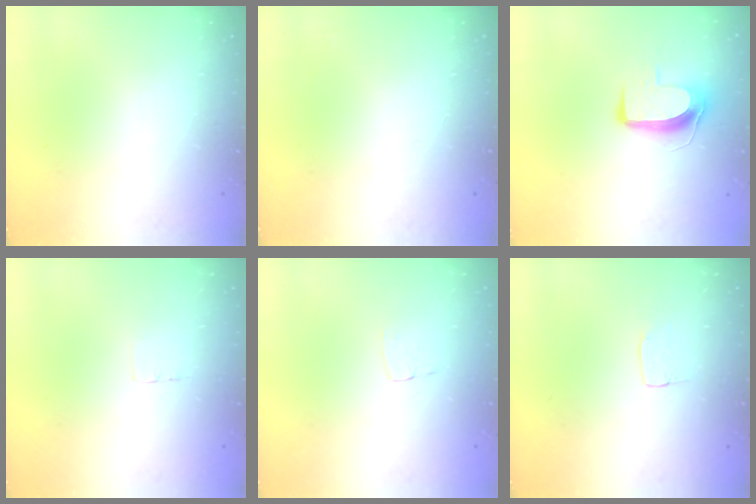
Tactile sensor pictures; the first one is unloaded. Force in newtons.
{"total": 0.0}
{"total": 10.1, "press": 10.1, "slide": 0.9}
{"total": 2.3, "press": 2.3, "slide": 0.1}
{"total": 3.4, "press": 3.4, "slide": 0.2}
{"total": 3.9, "press": 3.9, "slide": 0.1}